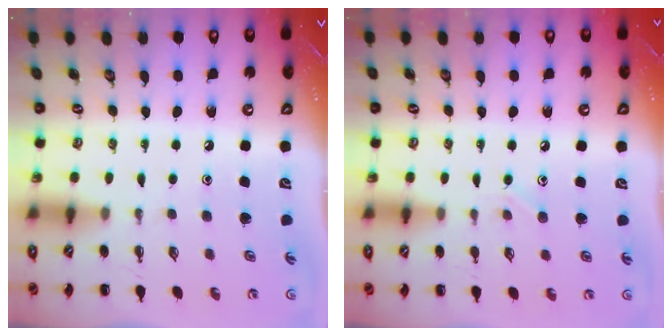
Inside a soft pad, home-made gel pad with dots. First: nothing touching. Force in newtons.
{"total": 4.6, "press": 4.3, "slide": 1.6}